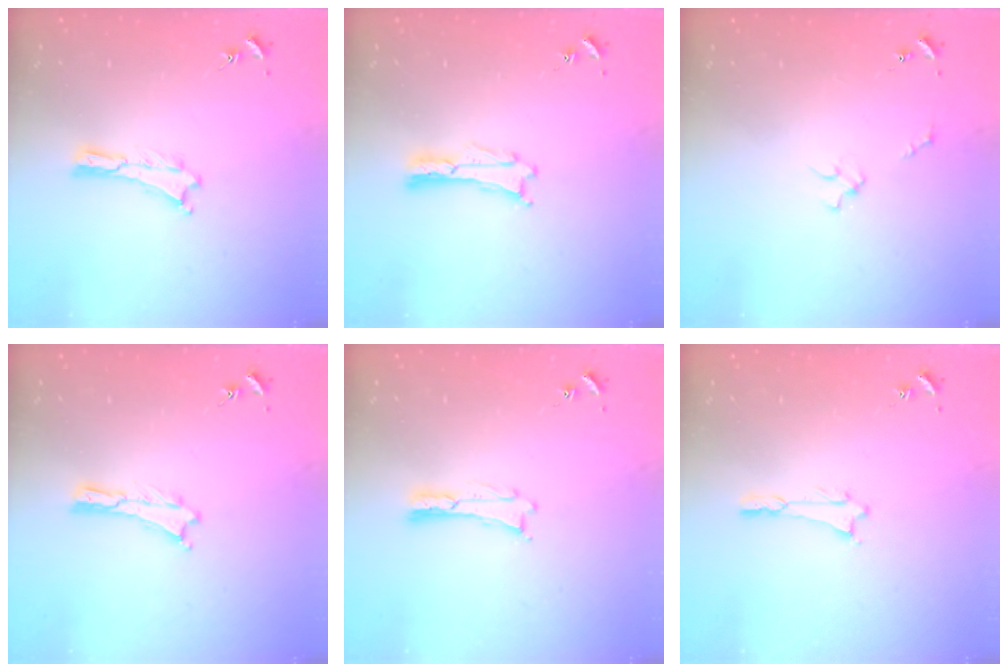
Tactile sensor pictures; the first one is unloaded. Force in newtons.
{"total": 0.0}
{"total": 2.0, "press": 2.0, "slide": 0.2}
{"total": 0.0}
{"total": 0.0}
{"total": 0.8, "press": 0.8, "slide": 0.1}